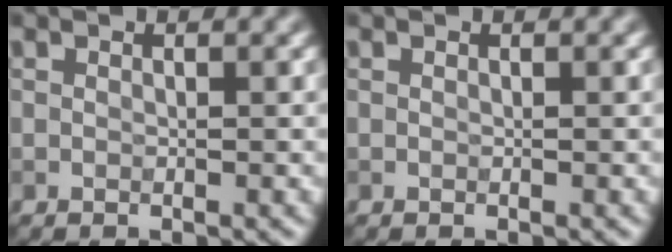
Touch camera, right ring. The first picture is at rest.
{"total": 0.0}